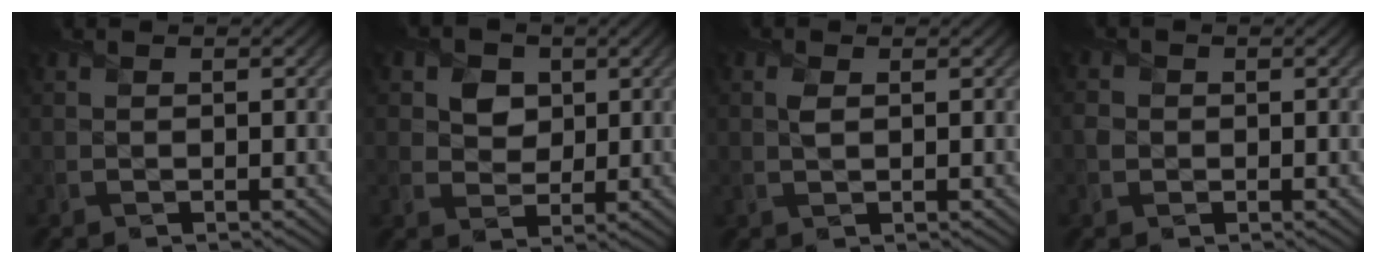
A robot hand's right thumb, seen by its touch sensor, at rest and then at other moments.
{"total": 4.7, "force": [1.5, 3.9, 2.1], "torque": [-0.051, -0.009, 0.014]}
{"total": 1.4, "force": [0.4, 0.7, 1.1], "torque": [-0.029, 0.001, 0.006]}
{"total": 1.6, "force": [-0.2, 1.6, 0.4], "torque": [-0.007, -0.005, -0.010]}